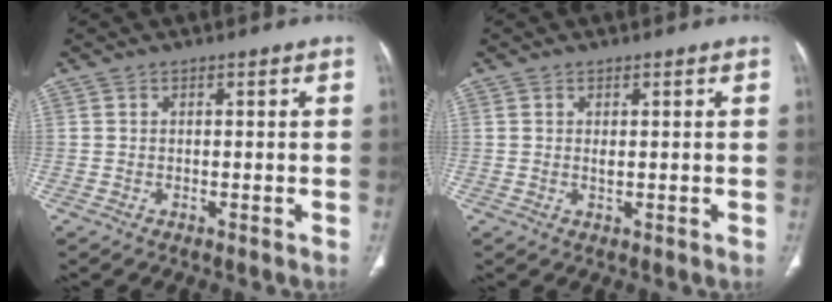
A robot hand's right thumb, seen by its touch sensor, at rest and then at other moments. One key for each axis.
{"total": 0.9, "fx": 0.2, "fy": 0.3, "fz": 0.9, "tx": -0.019, "ty": -0.001, "tz": 0.007}